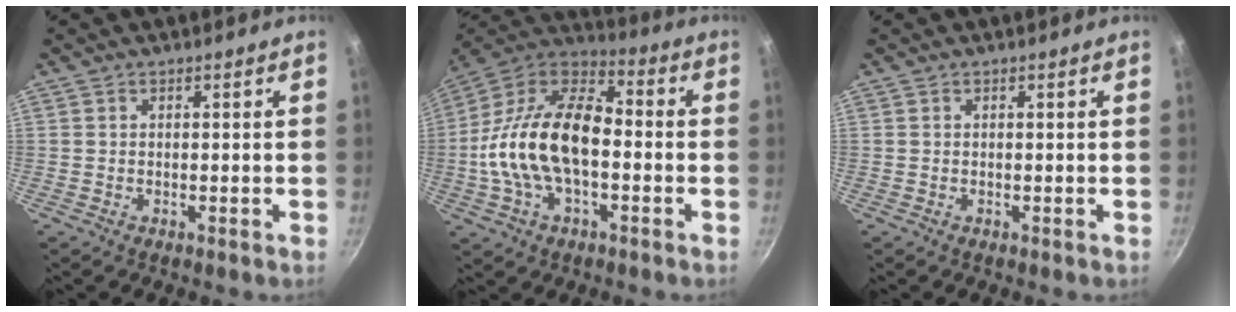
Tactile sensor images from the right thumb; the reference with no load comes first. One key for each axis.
{"total": 21.0, "fx": -2.6, "fy": 11.8, "fz": 17.1, "tx": -0.301, "ty": 0.044, "tz": -0.065}
{"total": 0.0}